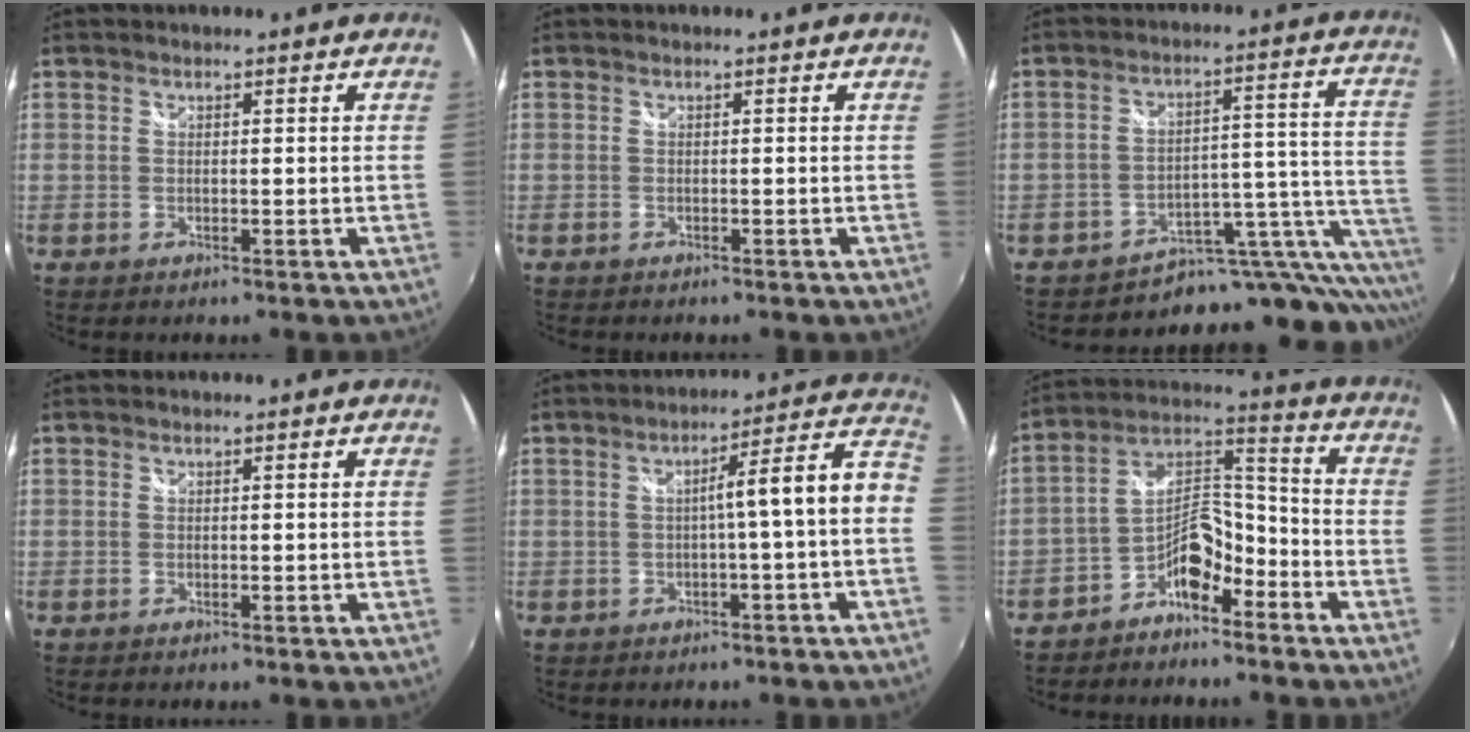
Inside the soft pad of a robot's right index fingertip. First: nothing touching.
{"total": 0.7, "force": [-0.7, 0.0, 0.2], "torque": [-0.007, -0.003, -0.012]}
{"total": 18.9, "force": [-15.9, 7.0, 7.4], "torque": [-0.072, 0.028, -0.218]}
{"total": 0.0}
{"total": 8.1, "force": [-1.6, -0.5, 8.0], "torque": [-0.097, 0.030, -0.011]}
{"total": 8.6, "force": [-5.8, 3.6, 5.2], "torque": [-0.104, 0.039, -0.103]}